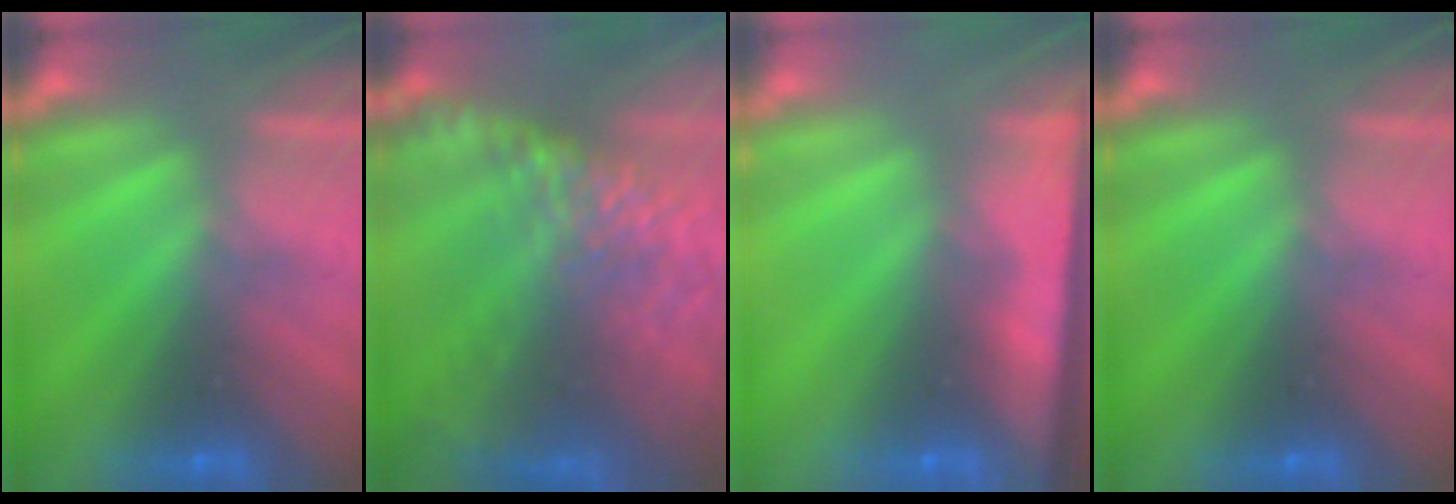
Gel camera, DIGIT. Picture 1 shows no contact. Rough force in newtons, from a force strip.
{"total": 7.5}
{"total": 8.2}
{"total": 0.0}